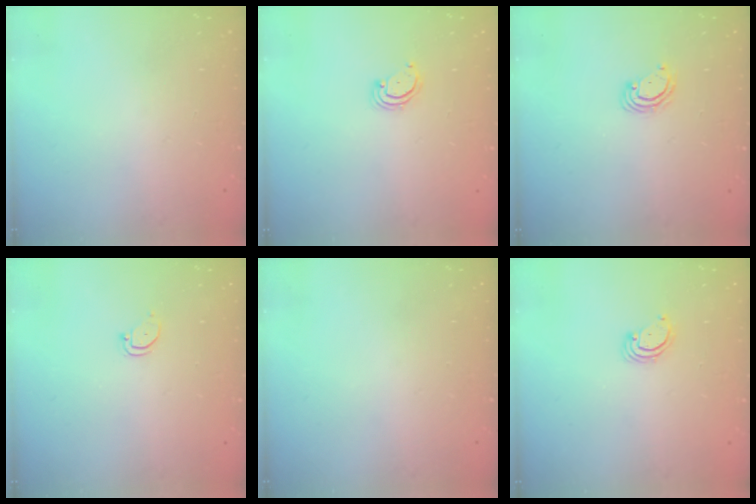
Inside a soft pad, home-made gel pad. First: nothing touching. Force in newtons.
{"total": 2.3, "press": 2.2, "slide": 0.2}
{"total": 3.8, "press": 3.8, "slide": 0.4}
{"total": 2.4, "press": 2.4, "slide": 0.2}
{"total": 0.0}
{"total": 2.3, "press": 2.3, "slide": 0.2}